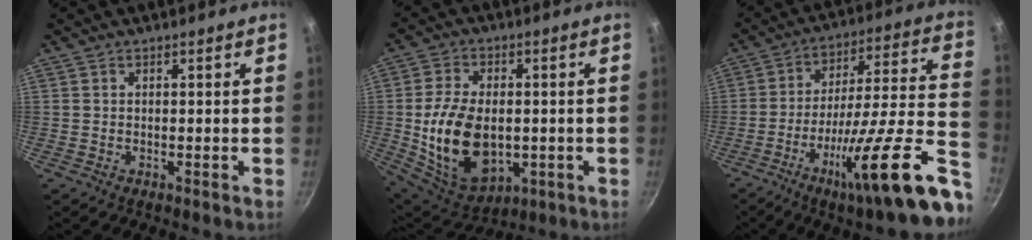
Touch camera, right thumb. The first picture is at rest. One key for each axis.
{"total": 17.0, "fx": -1.4, "fy": 10.7, "fz": 13.1, "tx": -0.224, "ty": -0.002, "tz": -0.006}
{"total": 25.7, "fx": -11.8, "fy": 3.9, "fz": 22.4, "tx": -0.296, "ty": 0.043, "tz": -0.192}